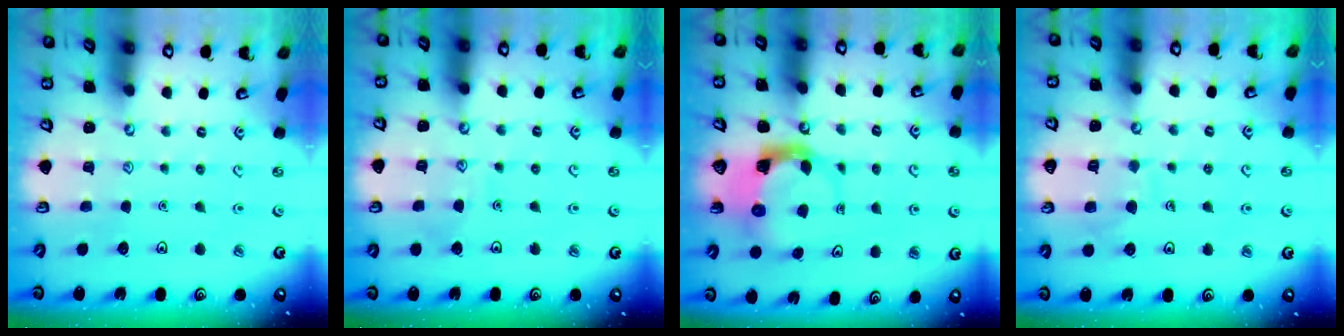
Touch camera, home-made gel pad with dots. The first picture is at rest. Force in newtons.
{"total": 5.1, "press": 5.1, "slide": 0.6}
{"total": 5.2, "press": 5.1, "slide": 1.1}
{"total": 7.2, "press": 7.2, "slide": 0.6}